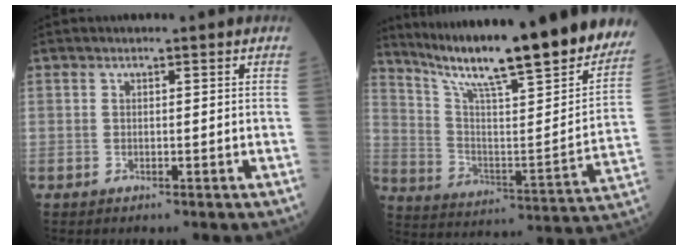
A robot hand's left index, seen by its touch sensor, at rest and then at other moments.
{"total": 28.2, "force": [23.8, 2.2, 15.0], "torque": [-0.246, -0.066, 0.335]}